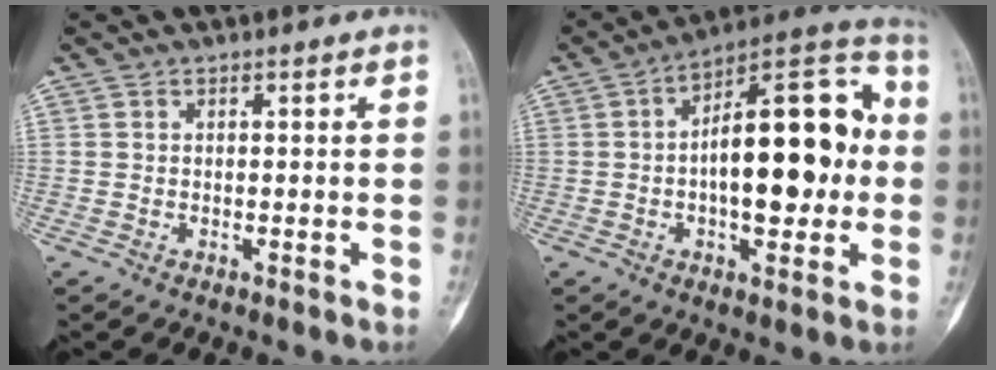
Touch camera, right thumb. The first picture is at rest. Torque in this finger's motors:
{"motor_torque": [2.14, 2.87, 1.06, -0.89, 0.27]}